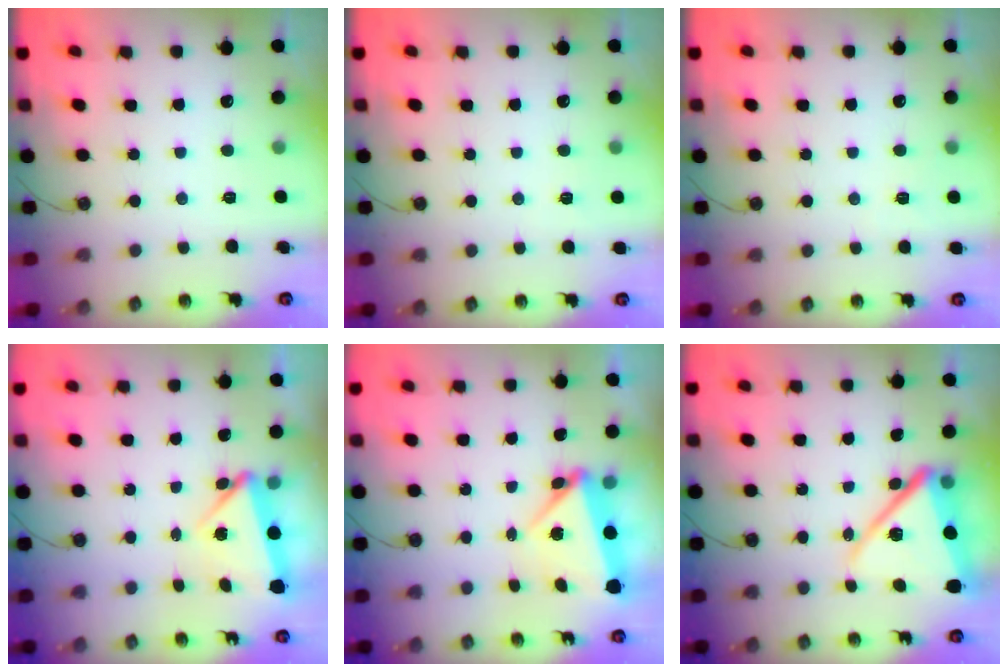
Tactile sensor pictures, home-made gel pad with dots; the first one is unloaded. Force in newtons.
{"total": 1.9, "press": 1.6, "slide": 1.0}
{"total": 3.2, "press": 2.1, "slide": 2.4}
{"total": 6.0, "press": 6.0, "slide": 0.6}
{"total": 5.9, "press": 5.9, "slide": 0.6}
{"total": 16.8, "press": 16.8, "slide": 1.5}